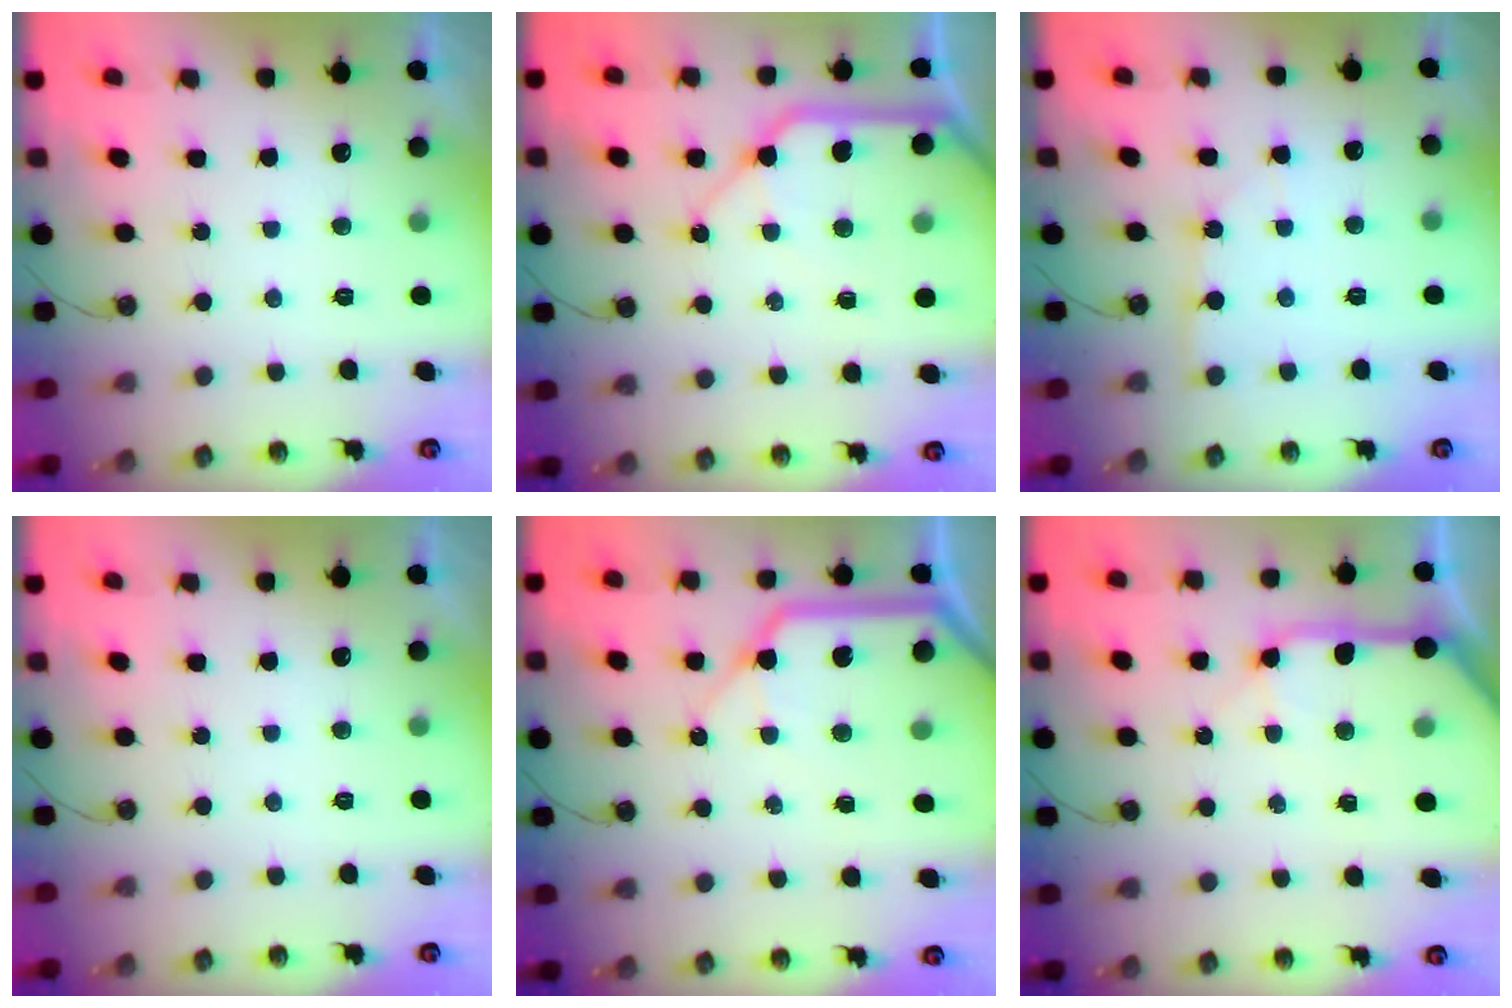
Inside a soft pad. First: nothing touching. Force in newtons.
{"total": 16.8, "press": 16.6, "slide": 2.4}
{"total": 3.4, "press": 3.3, "slide": 0.4}
{"total": 0.0}
{"total": 16.2, "press": 16.1, "slide": 2.2}
{"total": 14.3, "press": 14.1, "slide": 2.0}